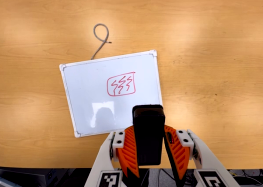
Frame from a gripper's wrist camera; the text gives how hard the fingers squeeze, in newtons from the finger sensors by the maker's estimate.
{"total": 6.9, "left": 5.7, "right": 8.1}